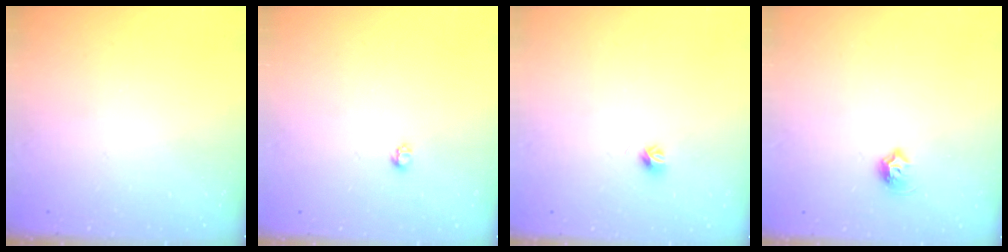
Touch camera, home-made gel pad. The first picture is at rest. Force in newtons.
{"total": 2.7, "press": 2.7, "slide": 0.4}
{"total": 4.0, "press": 3.9, "slide": 0.9}
{"total": 6.0, "press": 5.9, "slide": 1.1}